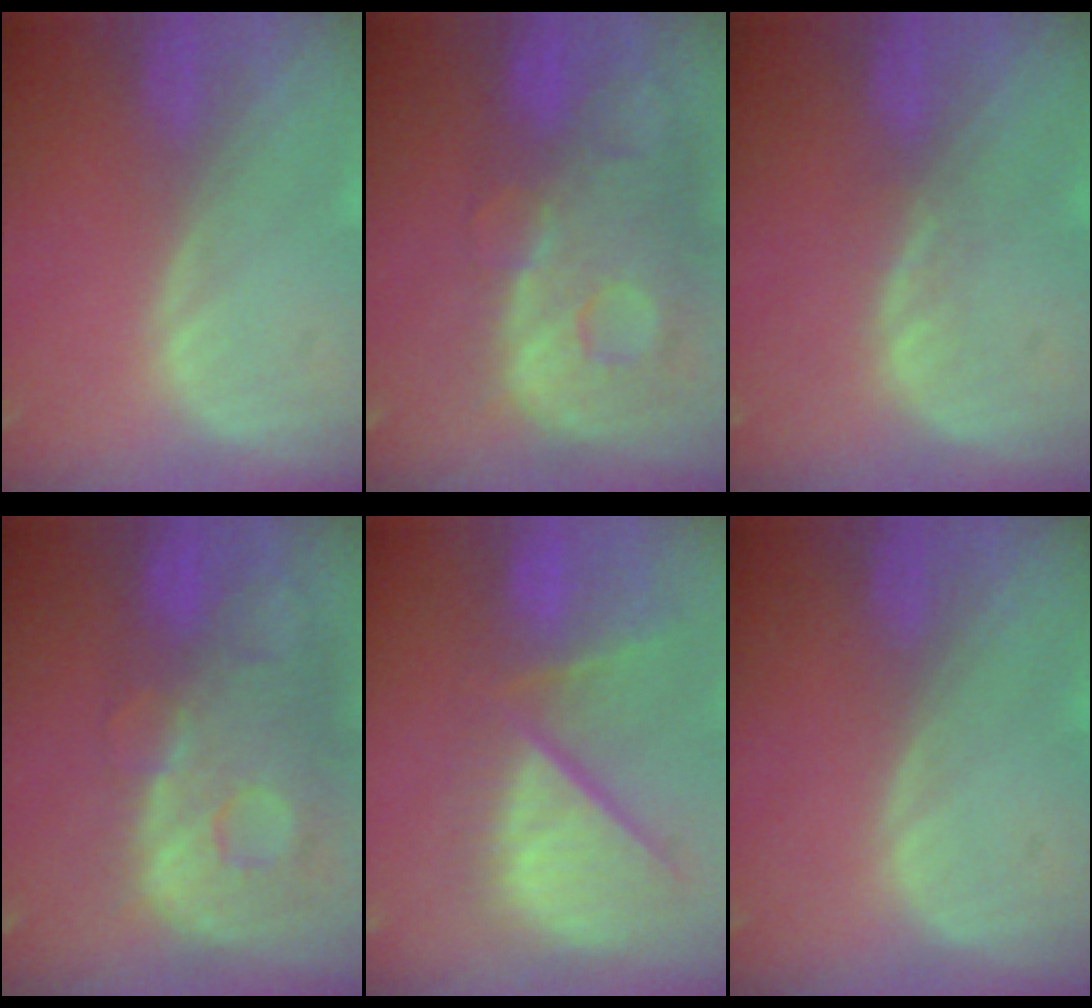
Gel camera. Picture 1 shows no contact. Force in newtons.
{"total": 13.2, "press": 10.9, "slide": 7.5}
{"total": 1.5, "press": 1.5, "slide": 0.2}
{"total": 13.2, "press": 10.9, "slide": 7.5}
{"total": 11.4, "press": 10.2, "slide": 5.1}
{"total": 0.0}